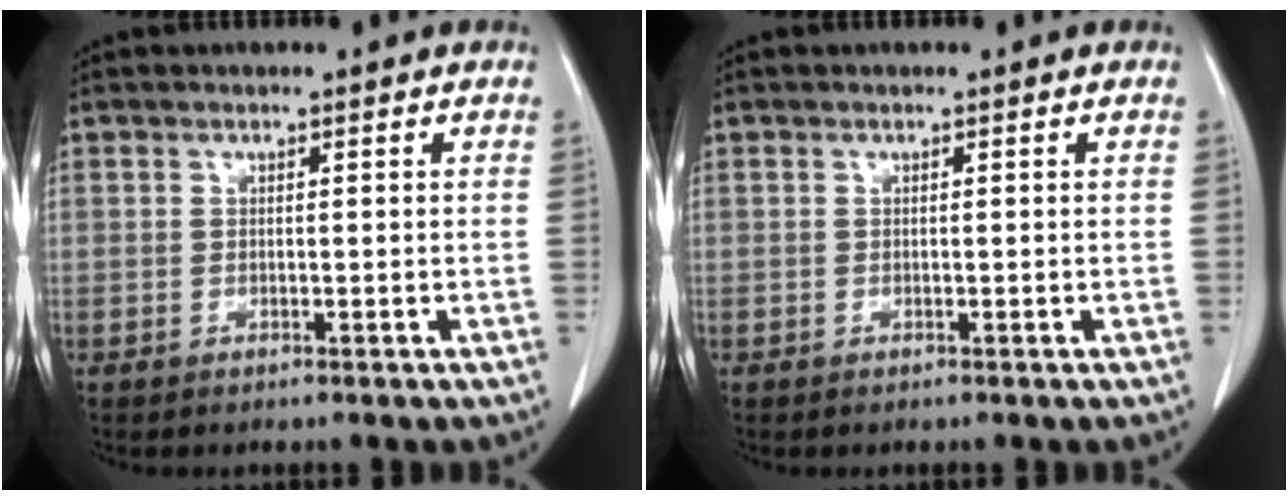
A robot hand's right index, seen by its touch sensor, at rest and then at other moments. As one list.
[{"total": 0.0}]